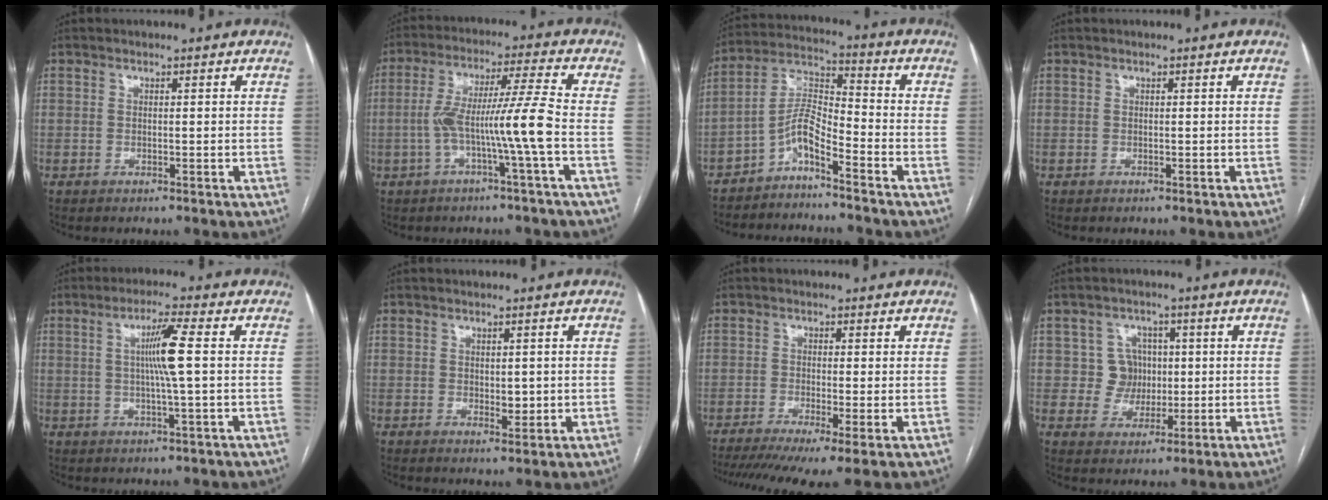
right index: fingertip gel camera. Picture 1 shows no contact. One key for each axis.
{"total": 9.6, "fx": -2.5, "fy": -1.3, "fz": 9.1, "tx": -0.177, "ty": 0.020, "tz": -0.045}
{"total": 6.4, "fx": -4.5, "fy": 0.9, "fz": 4.4, "tx": -0.094, "ty": 0.014, "tz": -0.090}
{"total": 0.0}
{"total": 6.4, "fx": 0.7, "fy": -0.7, "fz": 6.3, "tx": -0.114, "ty": 0.000, "tz": 0.015}
{"total": 2.5, "fx": 0.1, "fy": 1.4, "fz": 2.1, "tx": -0.025, "ty": -0.004, "tz": 0.007}
{"total": 10.0, "fx": -6.2, "fy": 1.5, "fz": 7.7, "tx": -0.129, "ty": -0.015, "tz": -0.100}
{"total": 5.3, "fx": 0.7, "fy": 5.2, "fz": 0.8, "tx": -0.005, "ty": 0.016, "tz": 0.017}